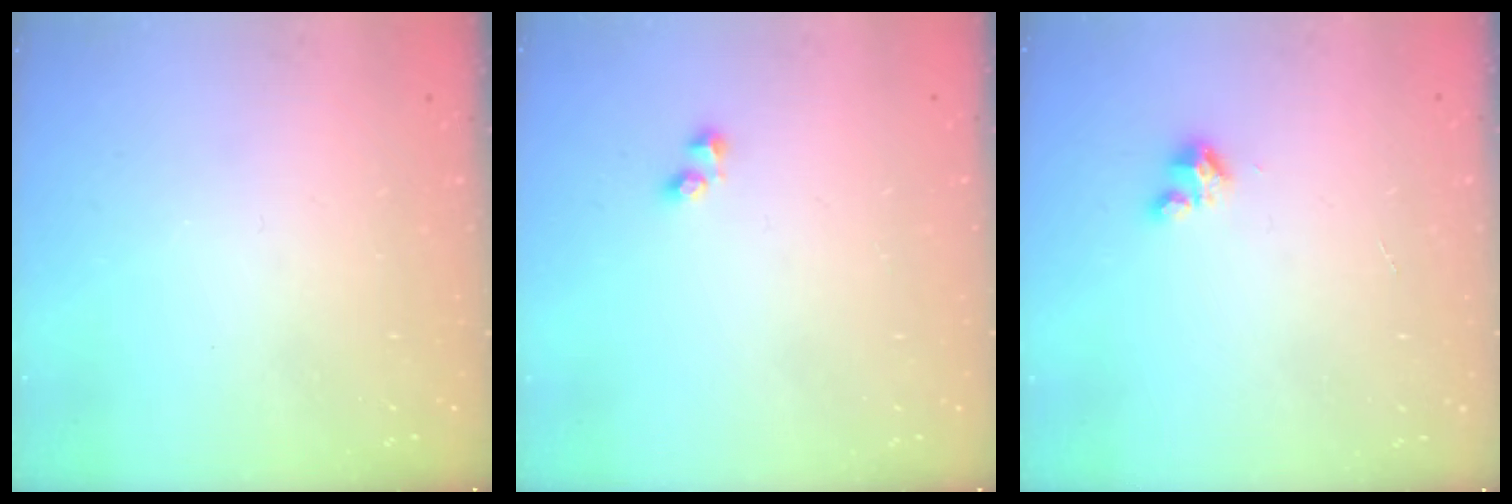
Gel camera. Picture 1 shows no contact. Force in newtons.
{"total": 2.2, "press": 2.0, "slide": 0.9}
{"total": 3.1, "press": 3.1, "slide": 0.3}